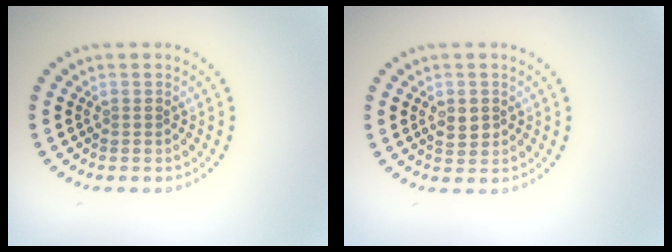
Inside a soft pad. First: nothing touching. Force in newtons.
{"total": 1.8, "press": 1.7, "slide": 0.3}